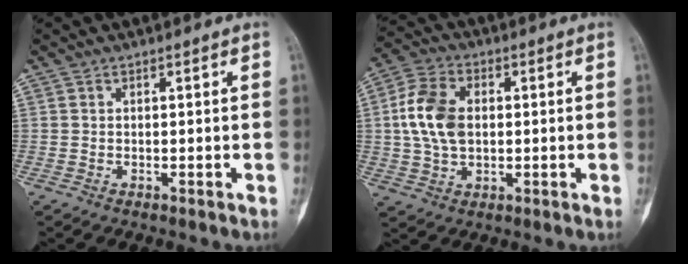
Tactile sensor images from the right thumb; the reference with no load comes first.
{"total": 10.8, "force": [0.9, 7.2, 8.0], "torque": [-0.152, 0.011, 0.017]}